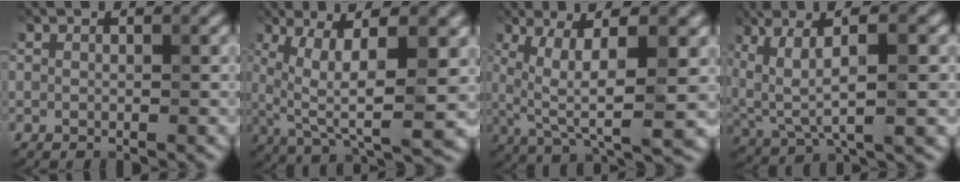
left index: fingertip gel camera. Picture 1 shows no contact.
{"total": 9.9, "force": [1.8, 2.8, 9.3], "torque": [-0.162, -0.005, 0.034]}
{"total": 8.9, "force": [1.6, 2.4, 8.4], "torque": [-0.146, -0.004, 0.030]}
{"total": 7.4, "force": [2.2, 2.5, 6.6], "torque": [-0.141, 0.002, 0.044]}